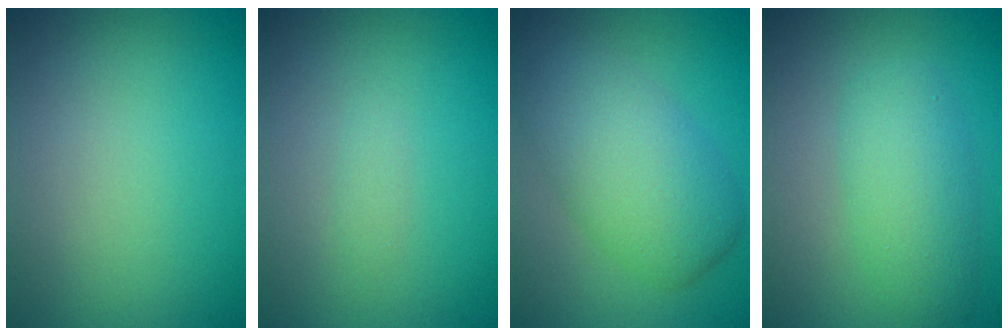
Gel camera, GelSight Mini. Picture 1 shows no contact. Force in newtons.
{"total": 0.7, "press": 0.7, "slide": 0.1}
{"total": 6.2, "press": 6.2, "slide": 0.3}
{"total": 3.8, "press": 3.8, "slide": 0.1}